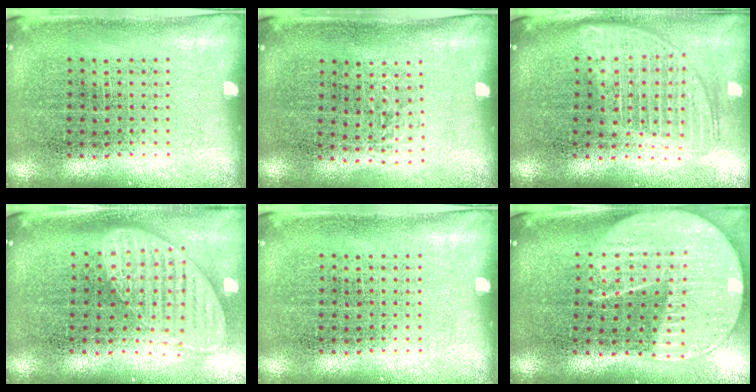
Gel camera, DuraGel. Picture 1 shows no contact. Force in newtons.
{"total": 0.6, "press": 0.5, "slide": 0.5}
{"total": 1.7, "press": 1.4, "slide": 0.9}
{"total": 1.8, "press": 1.5, "slide": 1.0}
{"total": 0.0}
{"total": 2.2, "press": 1.9, "slide": 1.0}